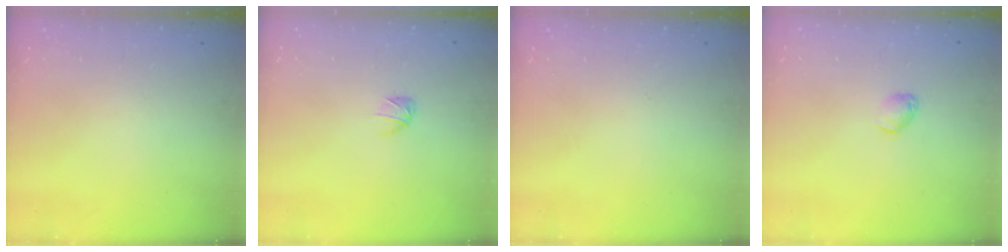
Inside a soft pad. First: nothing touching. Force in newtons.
{"total": 2.8, "press": 2.7, "slide": 0.5}
{"total": 0.0}
{"total": 3.9, "press": 3.8, "slide": 0.7}